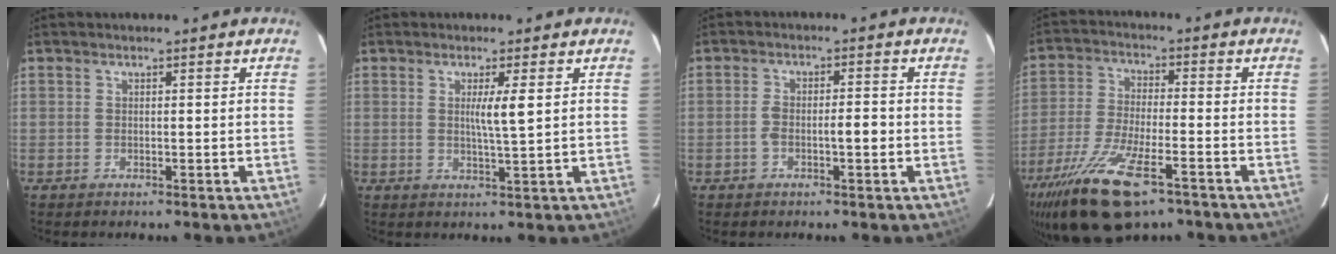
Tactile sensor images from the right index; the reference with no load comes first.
{"total": 3.5, "force": [0.8, -0.5, 3.3], "torque": [-0.063, -0.006, 0.012]}
{"total": 3.7, "force": [-1.1, 0.9, 3.4], "torque": [-0.064, 0.013, -0.015]}
{"total": 14.4, "force": [-9.3, 3.5, 10.5], "torque": [-0.217, -0.033, -0.164]}